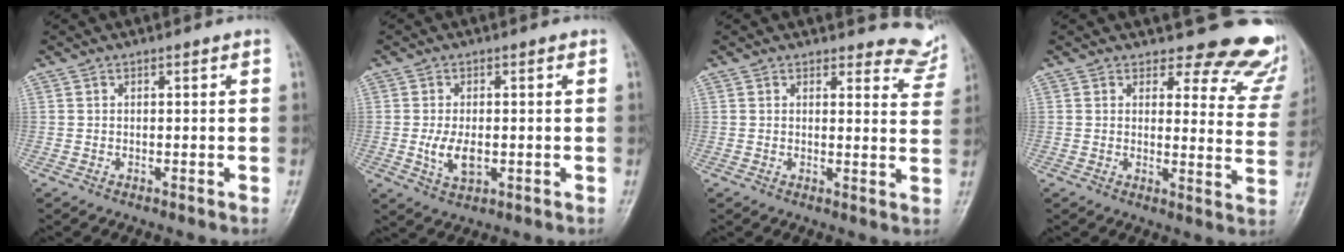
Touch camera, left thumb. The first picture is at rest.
{"total": 5.2, "force": [-0.7, 2.9, 4.3], "torque": [-0.079, -0.009, -0.009]}
{"total": 7.0, "force": [6.6, 2.2, -0.4], "torque": [0.045, -0.050, 0.048]}
{"total": 15.4, "force": [14.0, 5.4, 3.1], "torque": [0.025, -0.128, 0.126]}